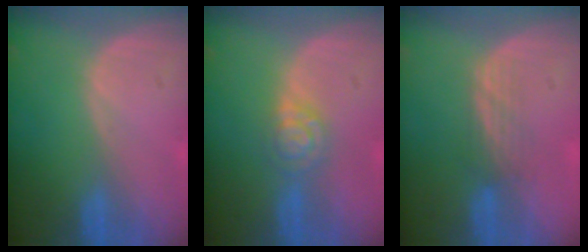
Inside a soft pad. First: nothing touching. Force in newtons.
{"total": 4.7, "press": 4.0, "slide": 2.5}
{"total": 2.9, "press": 2.6, "slide": 1.3}